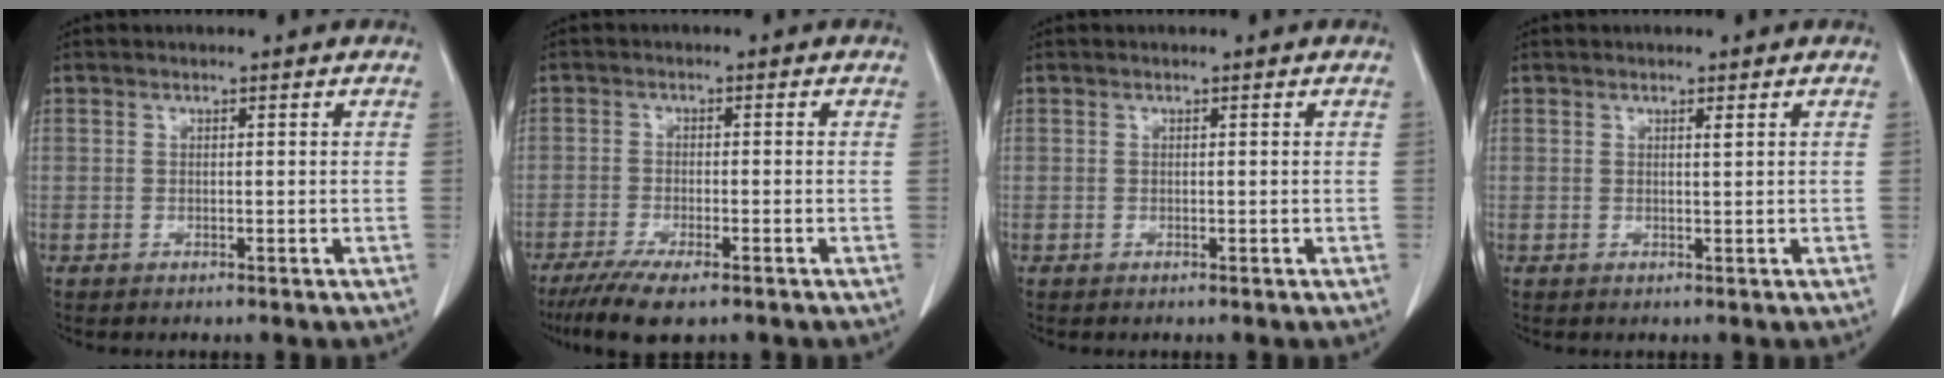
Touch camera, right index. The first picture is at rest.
{"total": 7.6, "force": [-5.5, 1.2, 5.1], "torque": [-0.083, -0.018, -0.087]}
{"total": 0.0}
{"total": 0.6, "force": [0.4, -0.1, 0.5], "torque": [-0.011, -0.002, 0.007]}